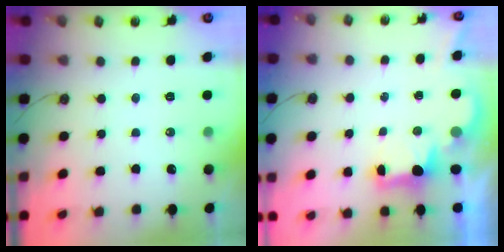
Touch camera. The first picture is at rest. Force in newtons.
{"total": 2.1, "press": 2.0, "slide": 0.7}